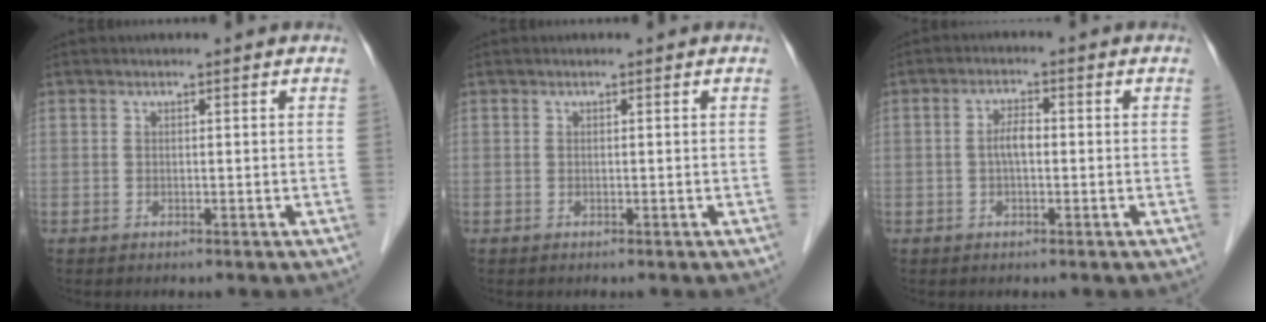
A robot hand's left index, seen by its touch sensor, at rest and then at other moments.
{"total": 0.0}
{"total": 2.8, "force": [-0.6, 0.9, 2.5], "torque": [-0.048, 0.006, -0.012]}